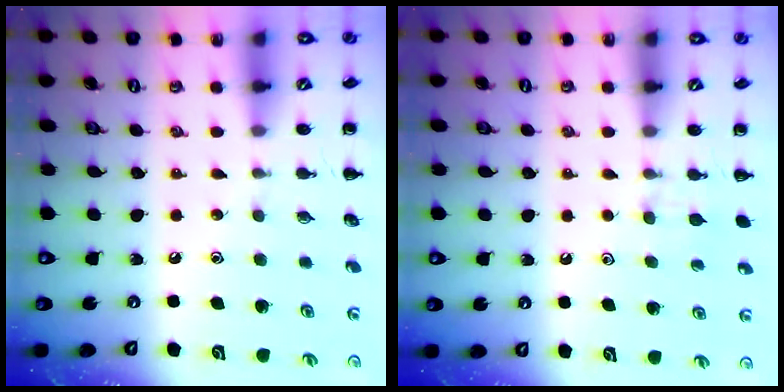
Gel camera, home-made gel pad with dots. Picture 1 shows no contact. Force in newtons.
{"total": 3.9, "press": 3.7, "slide": 1.2}